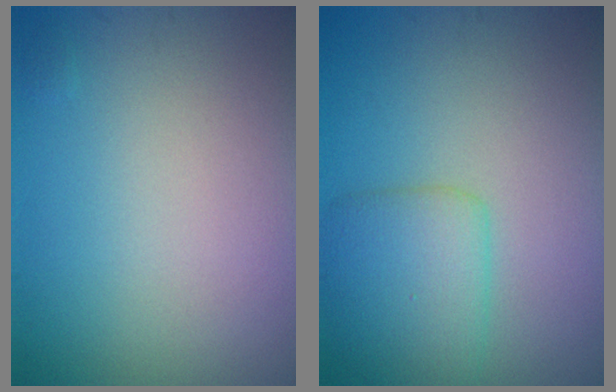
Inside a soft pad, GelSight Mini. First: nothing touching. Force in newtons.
{"total": 3.4, "press": 3.4, "slide": 0.2}